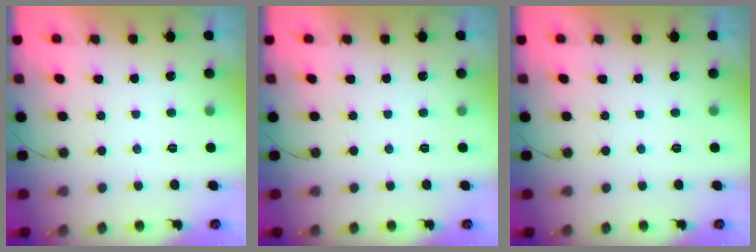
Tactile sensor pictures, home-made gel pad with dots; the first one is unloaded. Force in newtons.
{"total": 0.0}
{"total": 0.0}